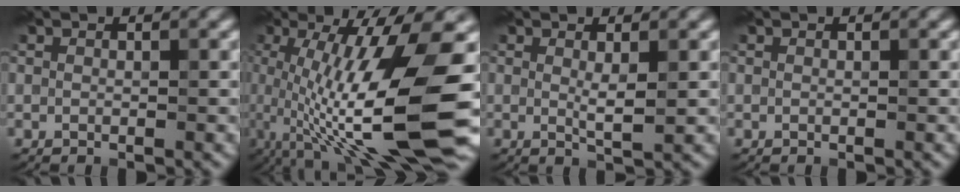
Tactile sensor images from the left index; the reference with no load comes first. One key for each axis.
{"total": 13.6, "fx": -1.8, "fy": 3.0, "fz": 13.1, "tx": -0.215, "ty": -0.006, "tz": -0.026}
{"total": 1.7, "fx": 0.3, "fy": 0.2, "fz": 1.7, "tx": -0.030, "ty": -0.006, "tz": 0.006}
{"total": 0.0}